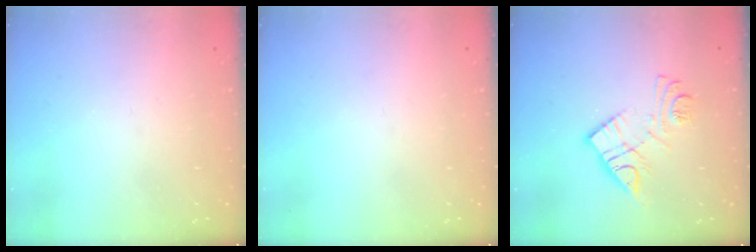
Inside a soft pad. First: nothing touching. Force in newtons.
{"total": 0.0}
{"total": 11.7, "press": 11.7, "slide": 0.9}